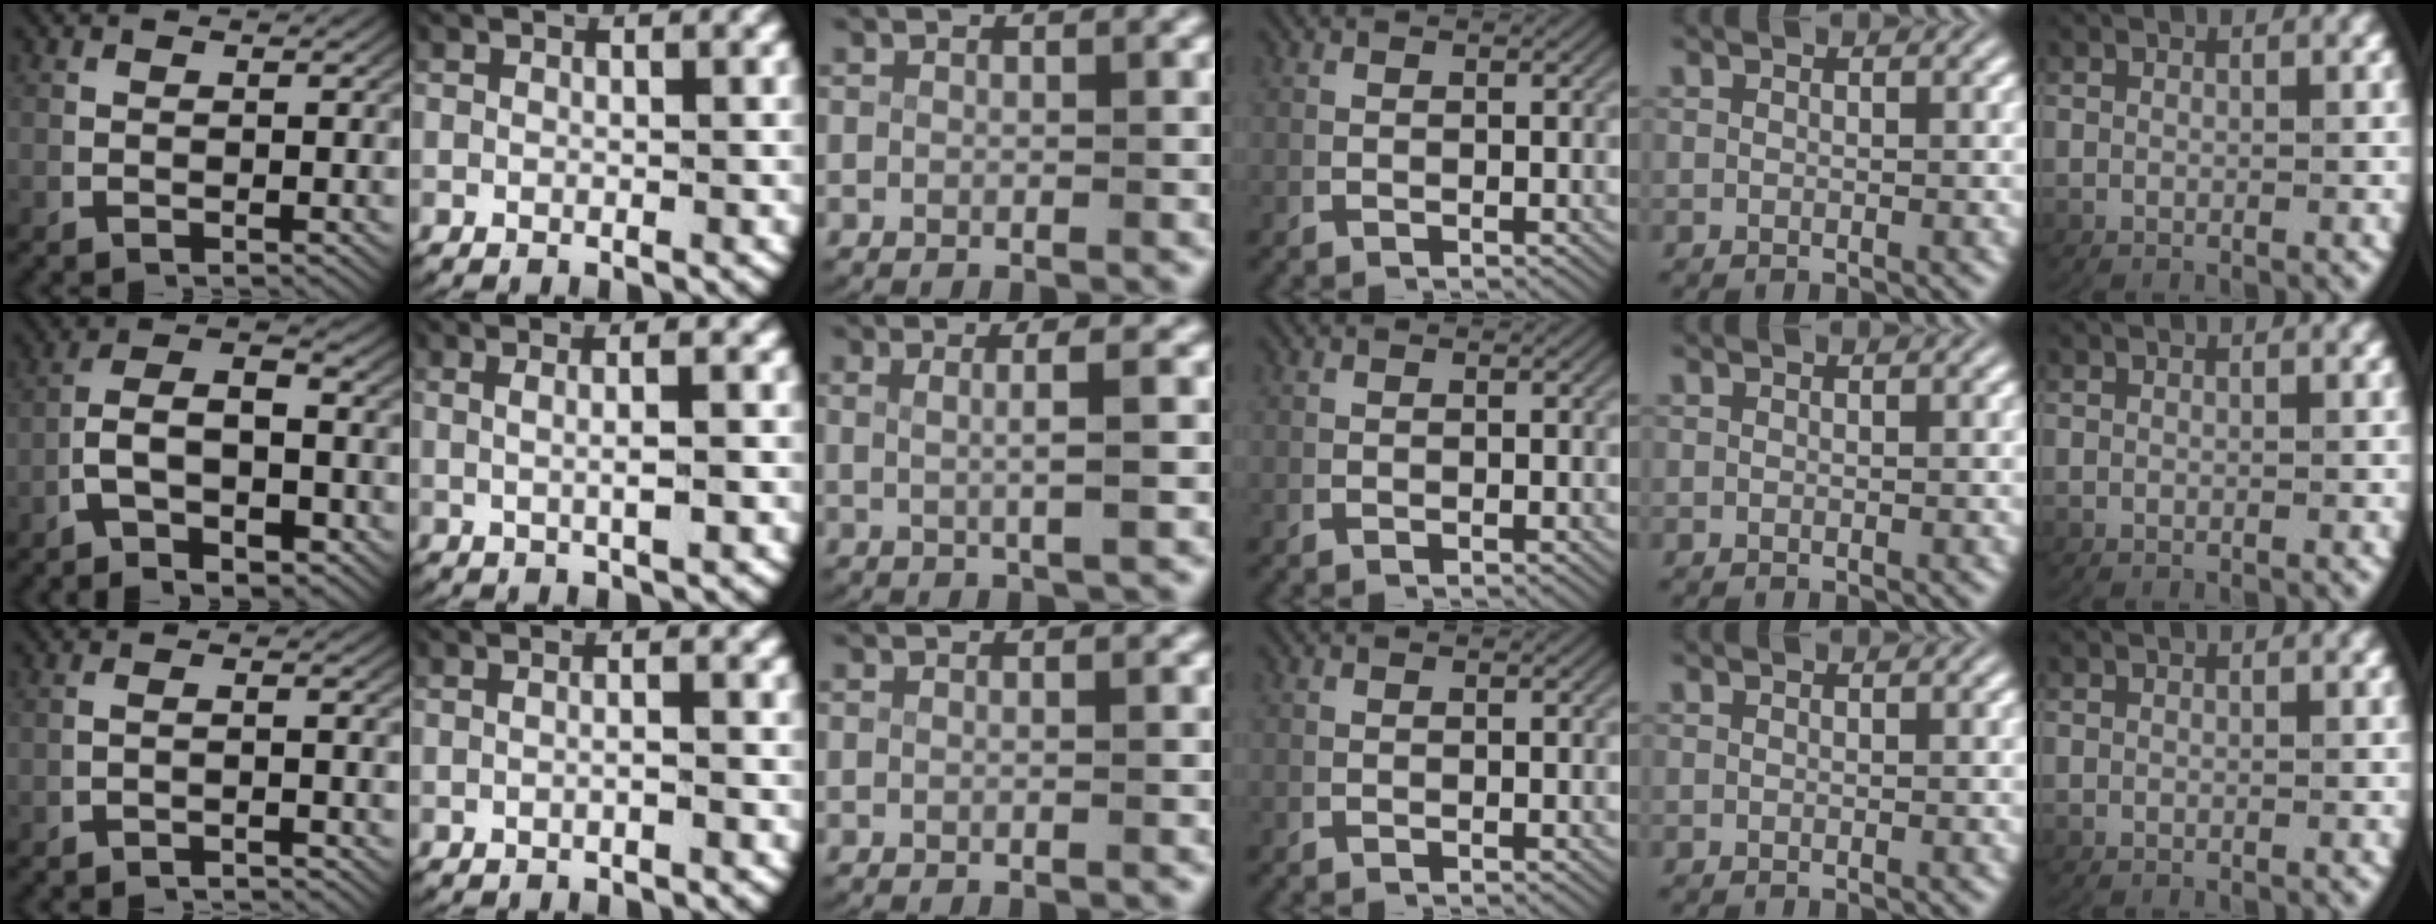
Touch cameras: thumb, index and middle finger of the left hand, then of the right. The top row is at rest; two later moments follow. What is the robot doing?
{"motion": "lift_and_place", "object": "towel"}